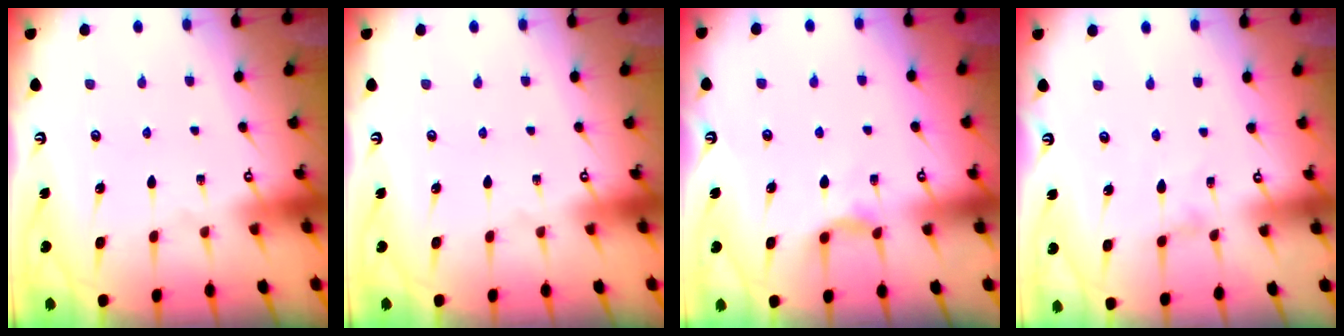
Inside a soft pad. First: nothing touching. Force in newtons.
{"total": 0.0}
{"total": 4.8, "press": 4.7, "slide": 0.6}
{"total": 0.0}